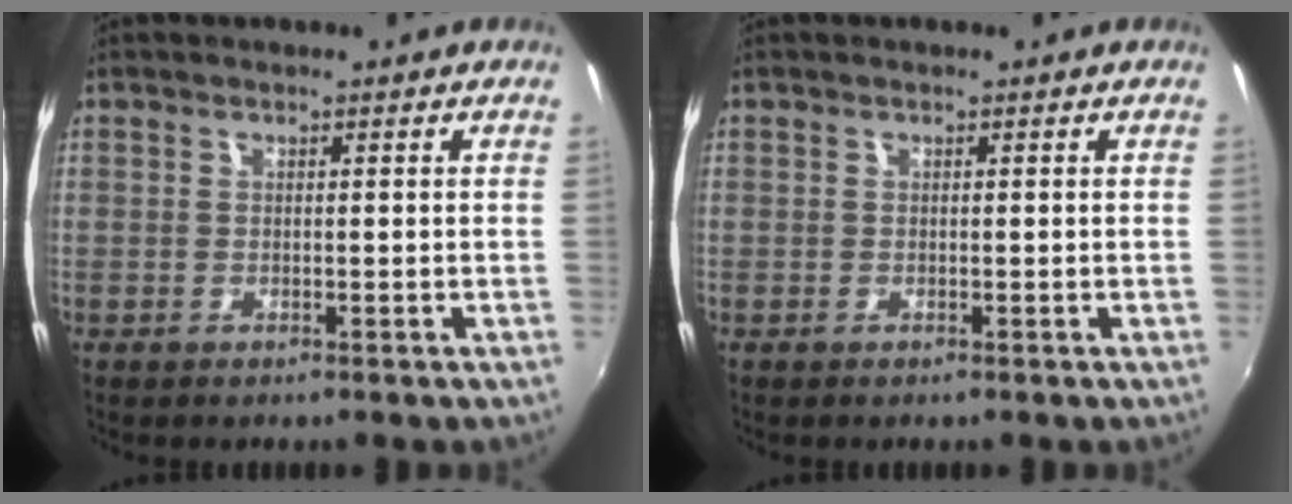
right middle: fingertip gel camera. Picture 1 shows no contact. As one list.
[{"total": 0.0}]